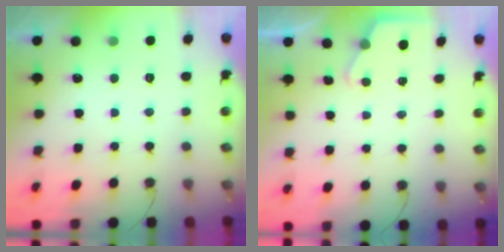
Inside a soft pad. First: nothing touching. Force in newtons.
{"total": 2.7, "press": 2.7, "slide": 0.4}